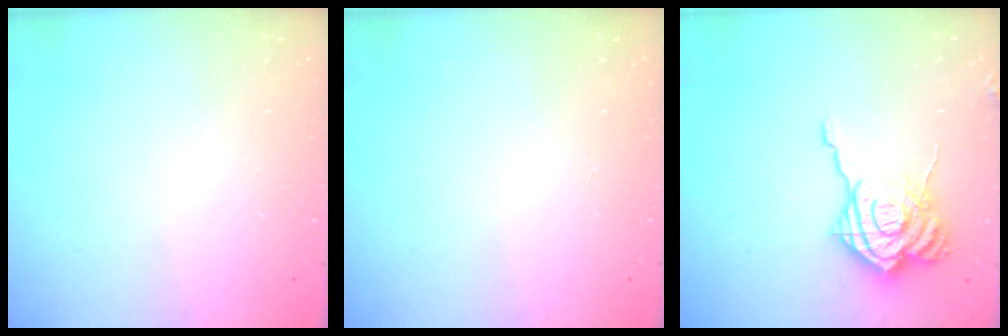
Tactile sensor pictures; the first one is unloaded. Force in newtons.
{"total": 0.0}
{"total": 17.0, "press": 16.9, "slide": 1.6}